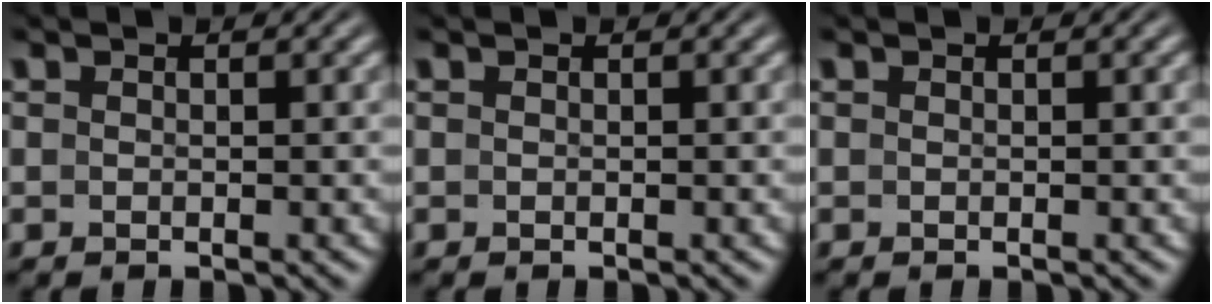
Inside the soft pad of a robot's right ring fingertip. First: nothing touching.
{"total": 0.0}
{"total": 0.0}